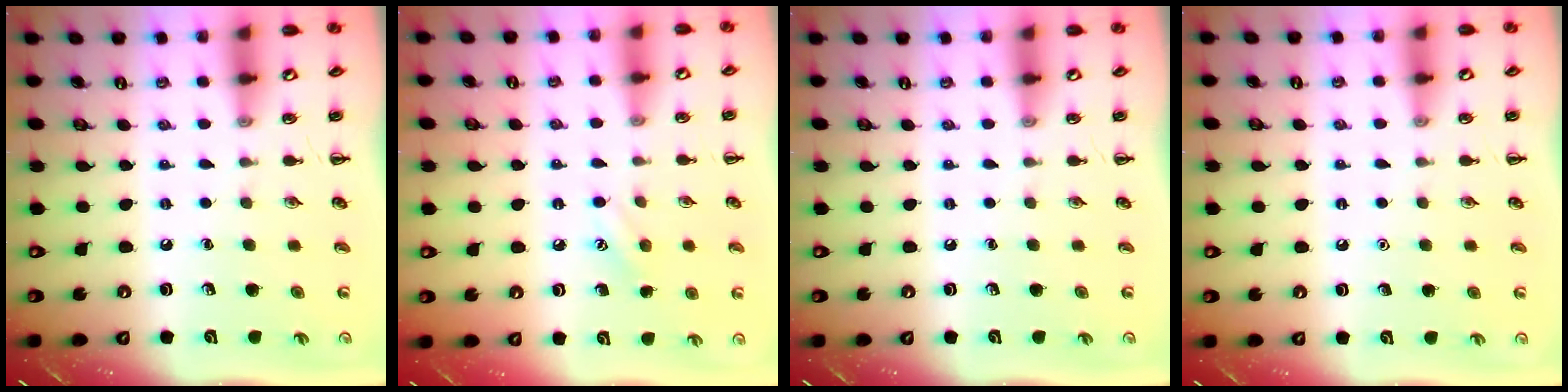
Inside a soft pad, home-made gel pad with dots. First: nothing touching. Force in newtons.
{"total": 7.3, "press": 7.1, "slide": 1.8}
{"total": 0.0}
{"total": 1.6, "press": 1.6, "slide": 0.1}